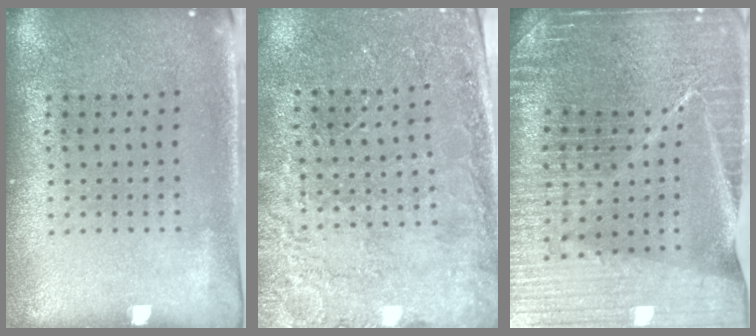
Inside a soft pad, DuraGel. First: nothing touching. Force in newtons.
{"total": 2.6, "press": 2.5, "slide": 0.5}
{"total": 5.3, "press": 4.8, "slide": 2.2}